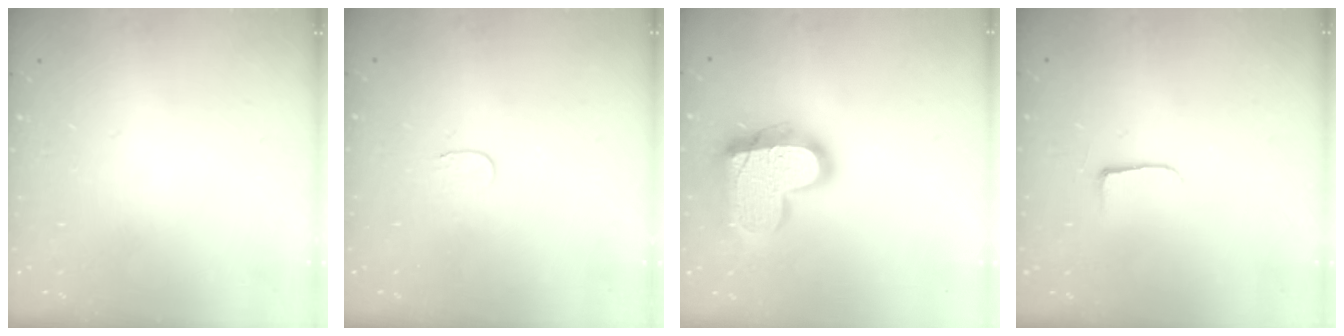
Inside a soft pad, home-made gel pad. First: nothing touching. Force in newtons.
{"total": 3.3, "press": 3.3, "slide": 0.4}
{"total": 20.9, "press": 20.8, "slide": 1.8}
{"total": 4.0, "press": 4.0, "slide": 0.5}